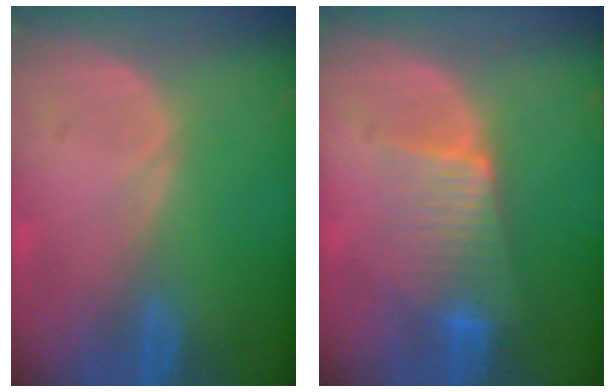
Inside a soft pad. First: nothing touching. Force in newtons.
{"total": 6.6, "press": 6.2, "slide": 2.4}